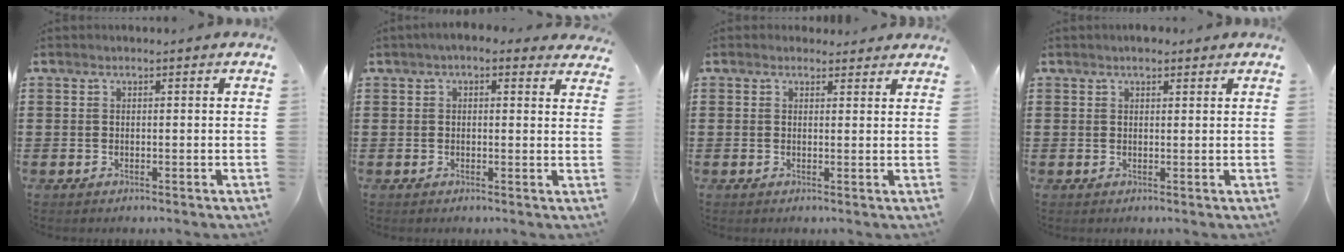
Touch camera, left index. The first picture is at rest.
{"total": 2.3, "force": [1.4, 1.1, 1.4], "torque": [-0.032, 0.007, 0.023]}
{"total": 1.6, "force": [1.4, 0.8, 0.2], "torque": [0.001, 0.003, 0.025]}
{"total": 1.6, "force": [1.3, 0.5, 0.7], "torque": [-0.016, 0.003, 0.023]}